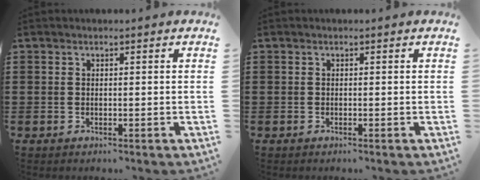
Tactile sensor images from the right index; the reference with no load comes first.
{"total": 0.0}